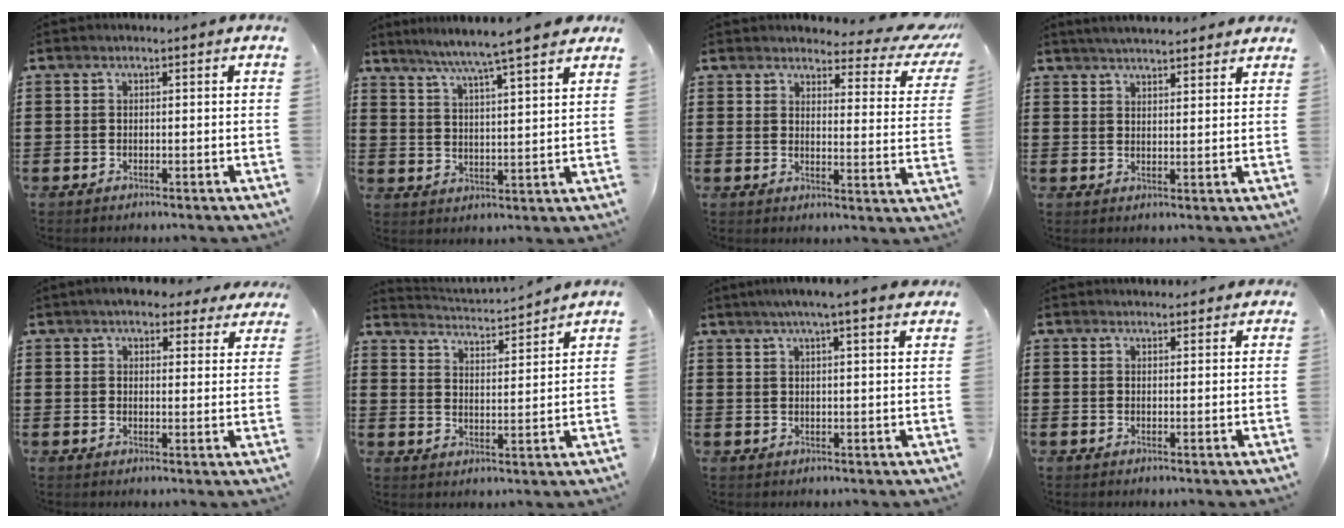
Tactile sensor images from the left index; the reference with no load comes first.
{"total": 6.2, "force": [5.3, -1.0, 3.0], "torque": [-0.079, -0.033, 0.087]}
{"total": 4.4, "force": [3.9, 0.9, 2.0], "torque": [-0.044, -0.028, 0.061]}
{"total": 3.4, "force": [3.4, 0.0, 0.8], "torque": [-0.024, -0.007, 0.061]}
{"total": 4.7, "force": [4.2, 1.2, 1.8], "torque": [-0.049, -0.003, 0.077]}
{"total": 2.7, "force": [2.6, -0.6, 0.1], "torque": [-0.019, -0.028, 0.038]}
{"total": 4.1, "force": [3.2, -0.4, 2.5], "torque": [-0.059, -0.004, 0.056]}
{"total": 1.5, "force": [1.5, 0.4, 0.1], "torque": [0.003, -0.001, 0.027]}